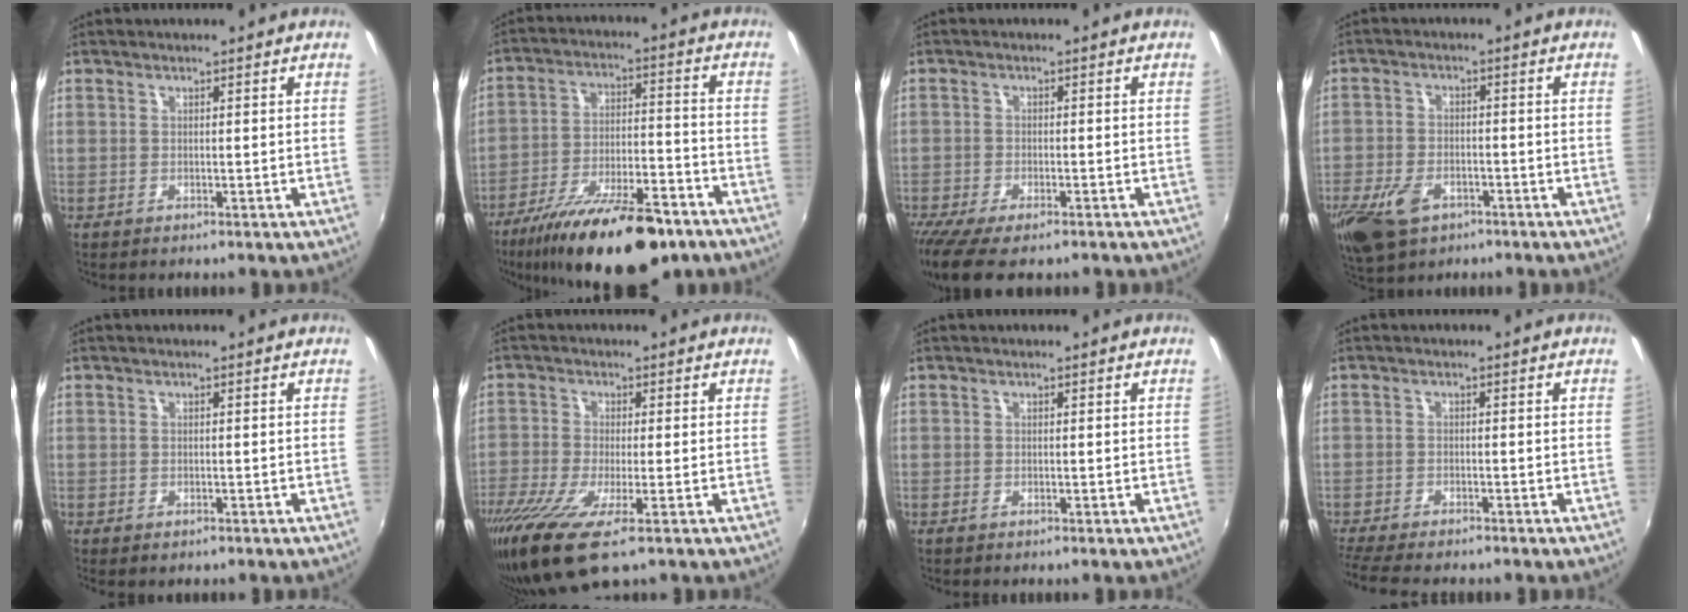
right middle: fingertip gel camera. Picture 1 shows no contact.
{"total": 22.4, "force": [-16.2, 6.9, 13.8], "torque": [-0.244, -0.035, -0.246]}
{"total": 9.7, "force": [-7.4, 2.9, 5.7], "torque": [-0.138, -0.047, -0.128]}
{"total": 10.9, "force": [-5.9, 6.6, 6.4], "torque": [-0.158, -0.018, -0.102]}
{"total": 1.1, "force": [-0.8, 0.6, 0.5], "torque": [-0.011, -0.007, -0.013]}
{"total": 10.7, "force": [-6.5, 2.1, 8.2], "torque": [-0.186, -0.049, -0.123]}
{"total": 0.0}
{"total": 8.6, "force": [-7.5, 1.5, 3.9], "torque": [-0.101, -0.033, -0.128]}